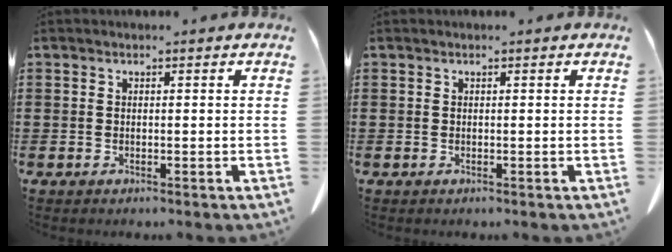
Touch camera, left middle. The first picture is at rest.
{"total": 0.0}